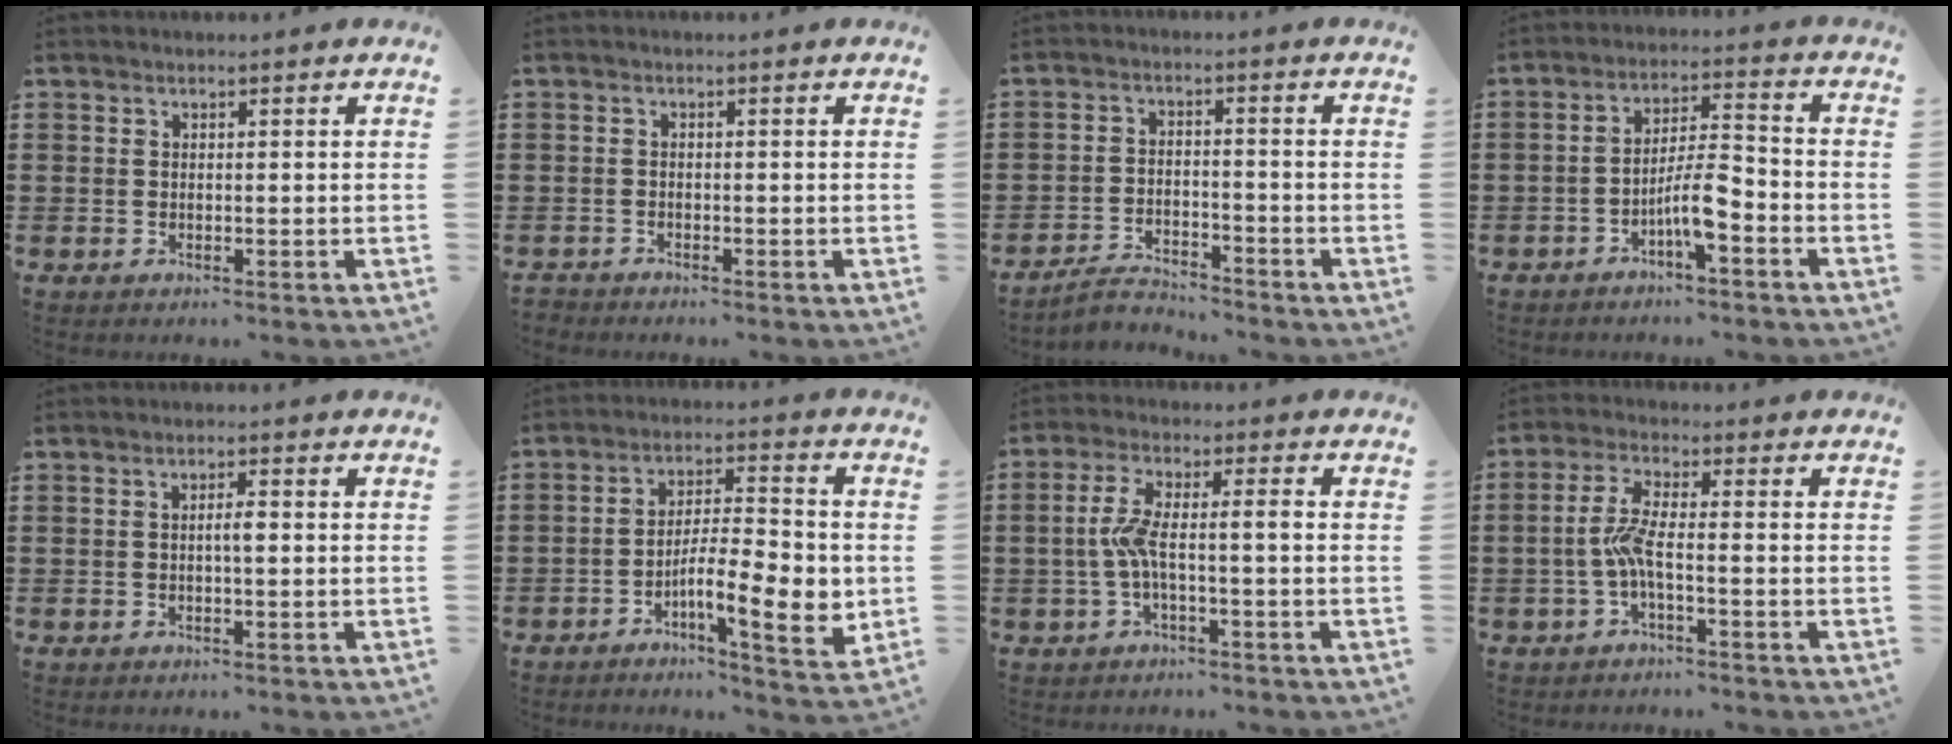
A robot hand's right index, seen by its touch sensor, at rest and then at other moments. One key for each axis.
{"total": 1.2, "fx": -1.1, "fy": 0.4, "fz": -0.1, "tx": -0.001, "ty": 0.004, "tz": -0.027}
{"total": 3.5, "fx": -3.4, "fy": 0.7, "fz": 0.7, "tx": -0.022, "ty": 0.007, "tz": -0.072}
{"total": 6.7, "fx": -3.3, "fy": 1.4, "fz": 5.6, "tx": -0.110, "ty": 0.004, "tz": -0.065}
{"total": 1.9, "fx": -0.1, "fy": 0.4, "fz": 1.9, "tx": -0.036, "ty": 0.001, "tz": -0.004}
{"total": 10.8, "fx": -3.0, "fy": 2.8, "fz": 9.9, "tx": -0.164, "ty": -0.004, "tz": -0.051}
{"total": 5.5, "fx": -1.0, "fy": 0.9, "fz": 5.3, "tx": -0.111, "ty": -0.003, "tz": -0.025}
{"total": 4.5, "fx": -1.6, "fy": 0.8, "fz": 4.2, "tx": -0.097, "ty": -0.005, "tz": -0.037}